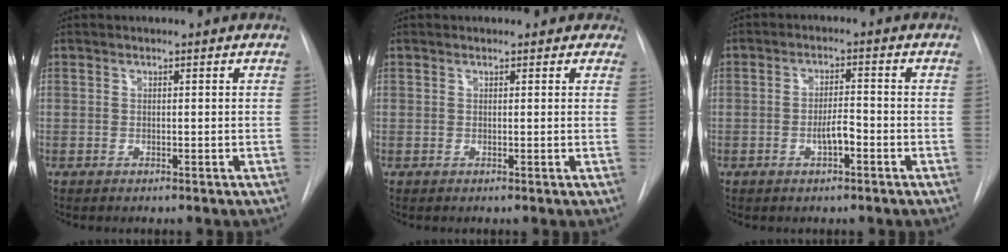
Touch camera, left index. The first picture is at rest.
{"total": 2.7, "force": [2.2, 1.6, 0.1], "torque": [0.017, -0.004, 0.007]}
{"total": 3.5, "force": [-1.8, 0.8, 2.9], "torque": [-0.051, 0.000, -0.029]}